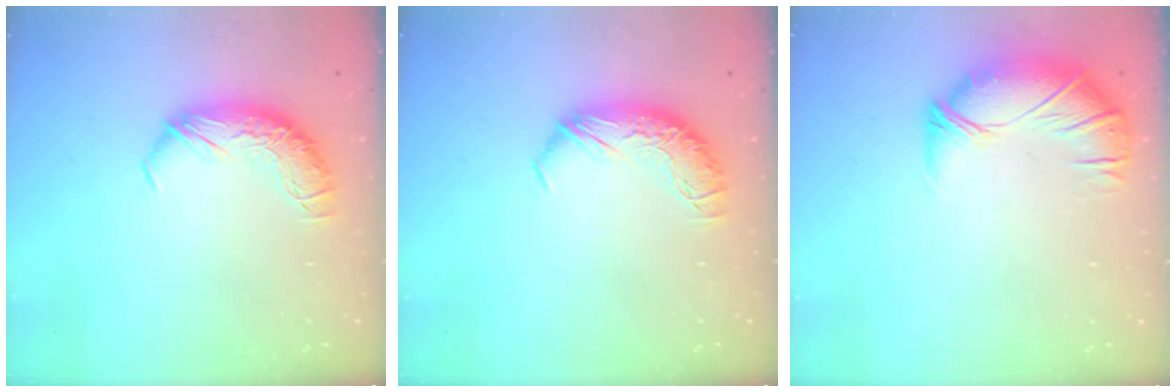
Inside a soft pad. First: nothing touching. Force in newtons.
{"total": 0.0}
{"total": 3.5, "press": 2.5, "slide": 2.5}